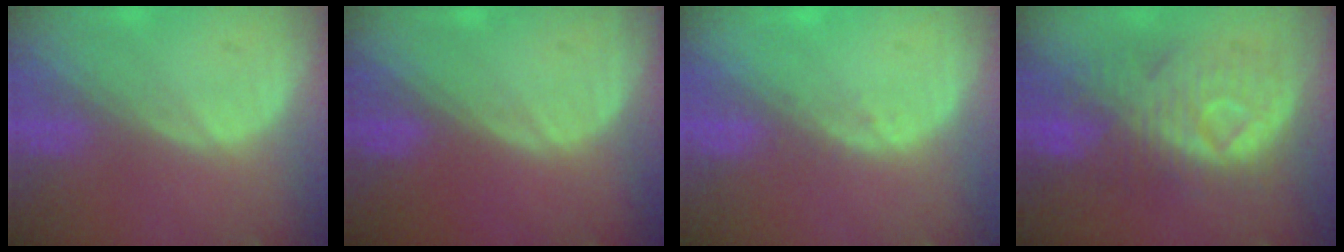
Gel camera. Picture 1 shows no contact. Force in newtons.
{"total": 0.0}
{"total": 1.0, "press": 0.9, "slide": 0.3}
{"total": 9.4, "press": 9.0, "slide": 2.4}